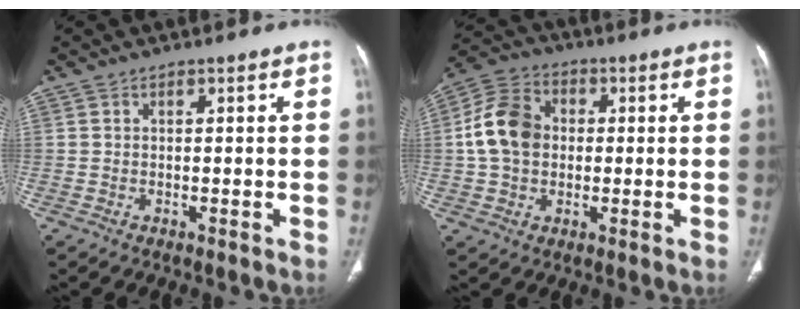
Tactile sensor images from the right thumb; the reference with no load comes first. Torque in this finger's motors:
{"motor_torque": [0.16, 0.91, 0.21, -0.27, 0.27]}